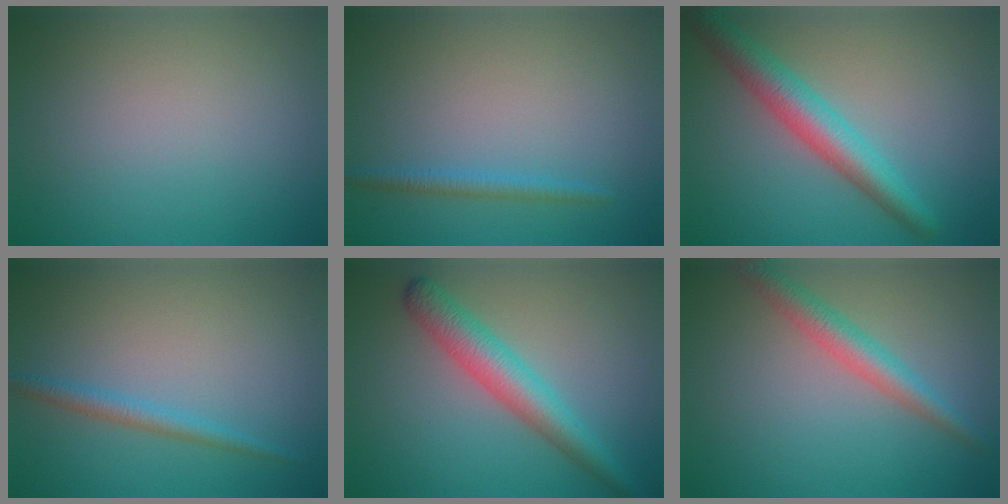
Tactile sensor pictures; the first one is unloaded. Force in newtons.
{"total": 1.5, "press": 1.5, "slide": 0.1}
{"total": 4.8, "press": 4.8, "slide": 0.1}
{"total": 1.8, "press": 1.8, "slide": 0.1}
{"total": 4.5, "press": 4.5, "slide": 0.1}
{"total": 3.2, "press": 3.2, "slide": 0.0}